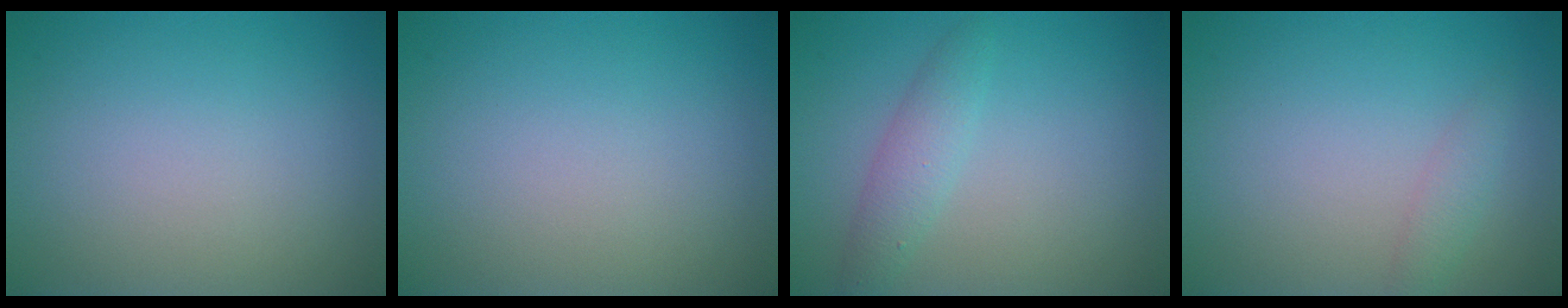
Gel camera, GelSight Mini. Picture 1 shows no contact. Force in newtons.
{"total": 0.0}
{"total": 2.3, "press": 2.3, "slide": 0.1}
{"total": 1.3, "press": 1.3, "slide": 0.0}